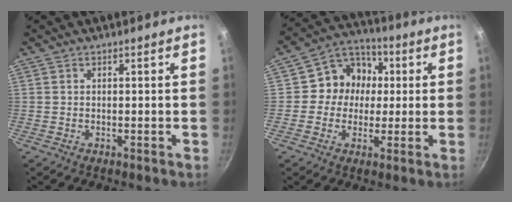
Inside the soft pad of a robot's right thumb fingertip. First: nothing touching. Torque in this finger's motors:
{"motor_torque": [-0.68, 0.69, 0.26, -0.13, 0.11]}